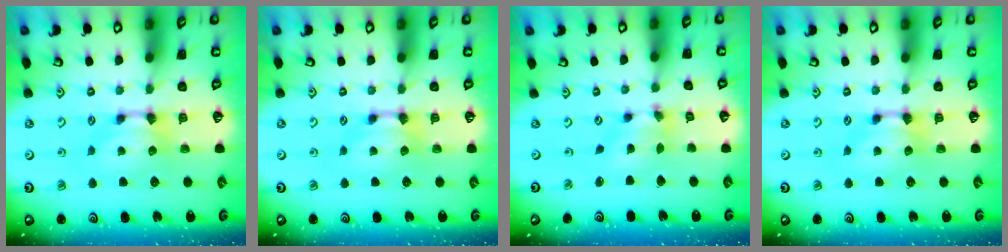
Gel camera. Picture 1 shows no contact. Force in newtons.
{"total": 0.0}
{"total": 4.0, "press": 3.6, "slide": 1.6}
{"total": 0.0}